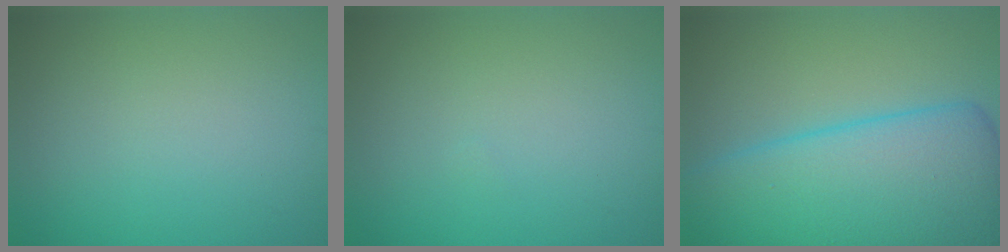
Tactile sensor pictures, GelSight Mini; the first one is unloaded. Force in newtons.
{"total": 0.0}
{"total": 12.2, "press": 12.1, "slide": 0.4}